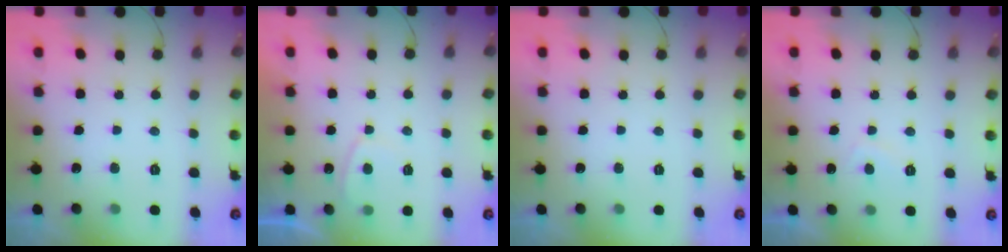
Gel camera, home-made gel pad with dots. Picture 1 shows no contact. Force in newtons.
{"total": 2.7, "press": 2.6, "slide": 0.8}
{"total": 0.0}
{"total": 1.7, "press": 1.5, "slide": 0.7}